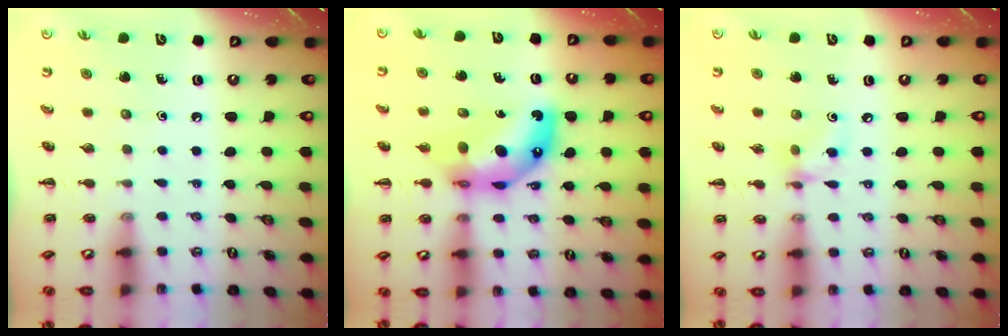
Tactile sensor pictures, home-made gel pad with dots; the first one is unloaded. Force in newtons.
{"total": 11.1, "press": 10.4, "slide": 3.9}
{"total": 6.7, "press": 6.6, "slide": 1.3}